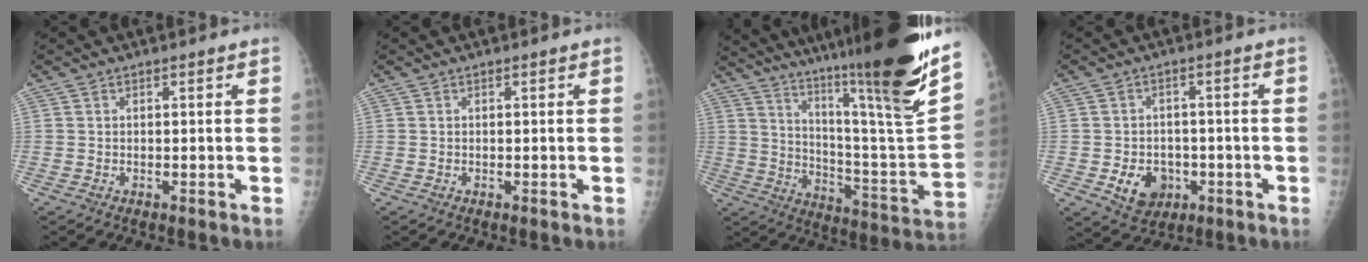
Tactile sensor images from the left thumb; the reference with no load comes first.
{"total": 0.0}
{"total": 31.4, "force": [22.1, 2.4, 22.3], "torque": [-0.316, -0.123, 0.329]}
{"total": 7.4, "force": [-2.4, 5.9, 3.9], "torque": [-0.036, 0.013, -0.028]}